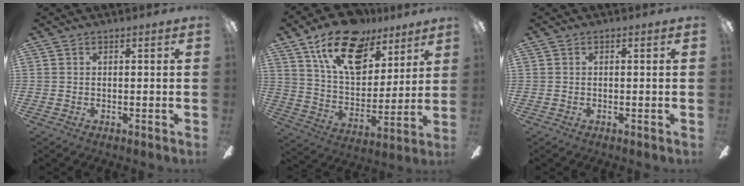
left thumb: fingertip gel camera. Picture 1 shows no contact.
{"total": 20.7, "force": [12.7, 11.3, 11.8], "torque": [-0.189, -0.065, 0.224]}
{"total": 0.0}